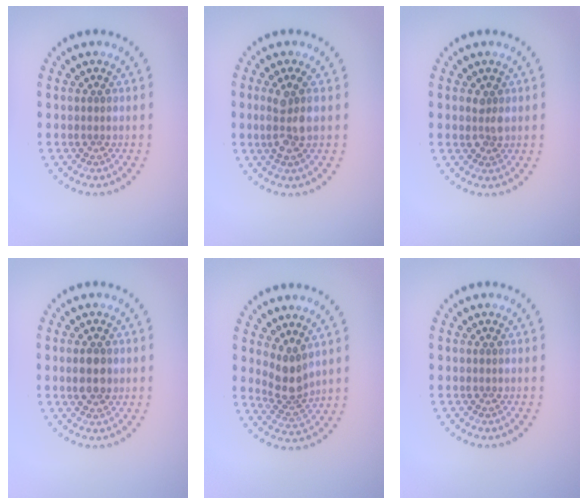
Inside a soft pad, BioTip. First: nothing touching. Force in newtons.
{"total": 2.9, "press": 2.6, "slide": 1.2}
{"total": 1.3, "press": 1.2, "slide": 0.4}
{"total": 2.2, "press": 2.2, "slide": 0.2}
{"total": 2.9, "press": 2.2, "slide": 1.9}
{"total": 0.0}